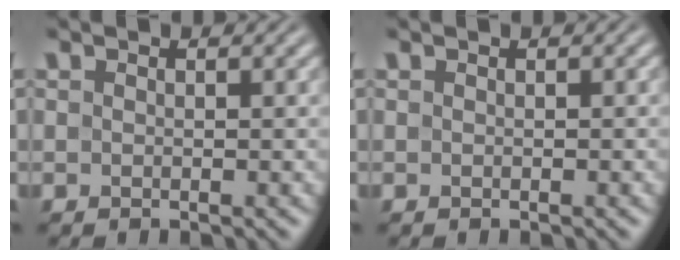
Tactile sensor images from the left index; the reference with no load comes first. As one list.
[{"total": 0.0}]